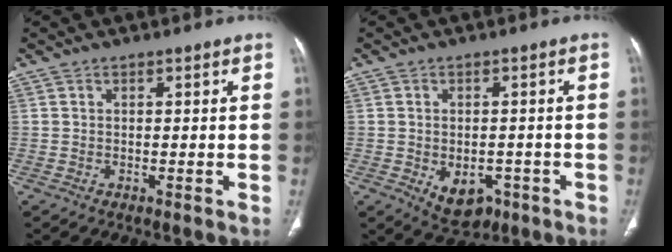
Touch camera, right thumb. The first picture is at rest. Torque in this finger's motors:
{"motor_torque": [-0.42, 0.30, -0.04, 0.01, 0.15]}